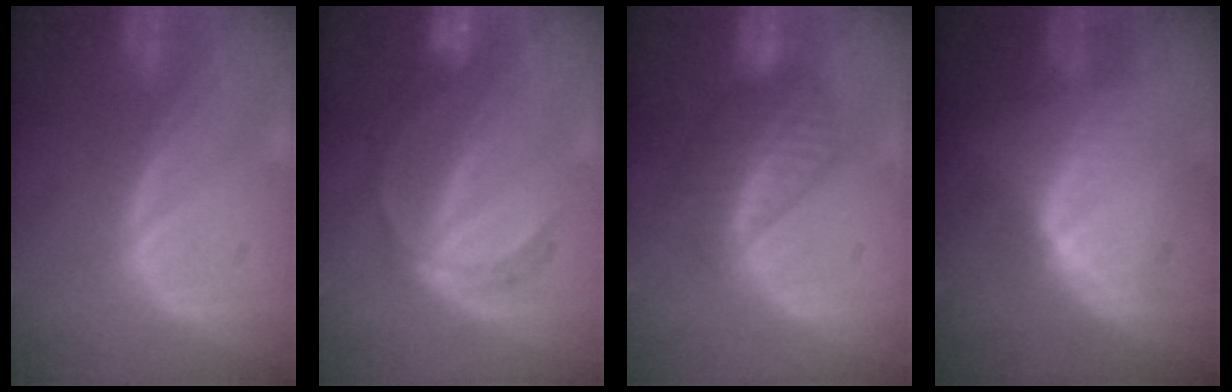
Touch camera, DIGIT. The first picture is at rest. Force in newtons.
{"total": 5.6, "press": 5.0, "slide": 2.5}
{"total": 7.0, "press": 6.0, "slide": 3.5}
{"total": 6.3, "press": 6.1, "slide": 1.6}